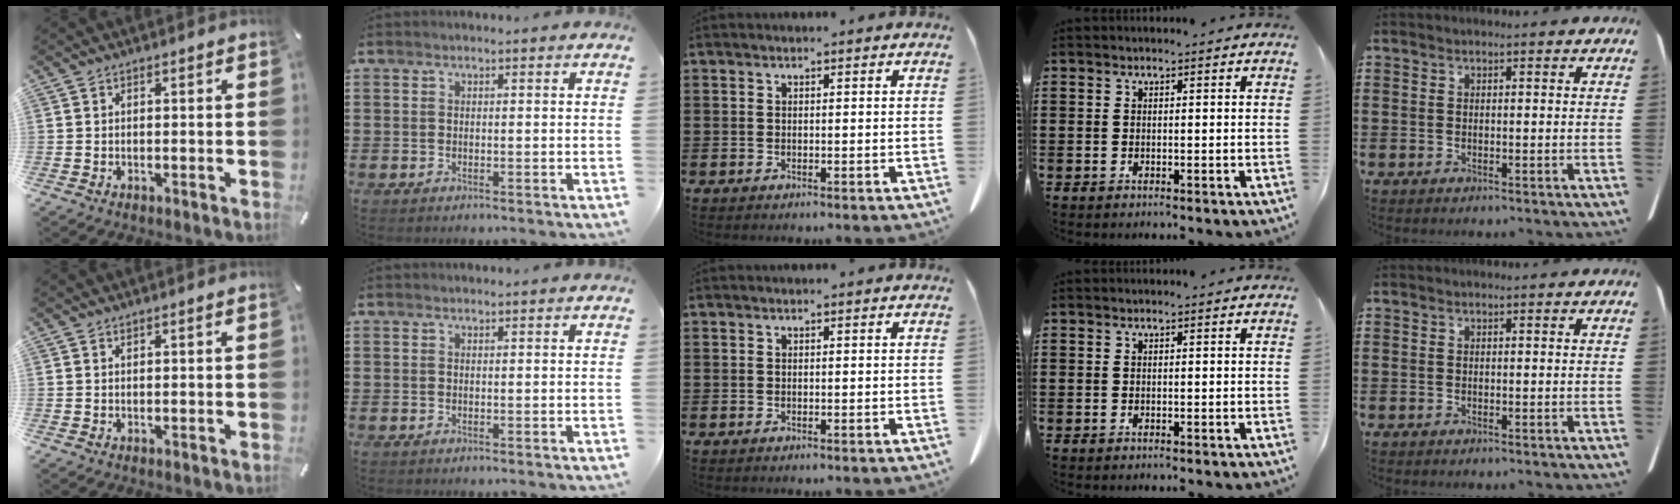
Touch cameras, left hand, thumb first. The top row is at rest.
{"thumb": {"total": 0.6, "force": [0.4, 0.0, 0.4], "torque": [-0.008, -0.001, 0.007]}}